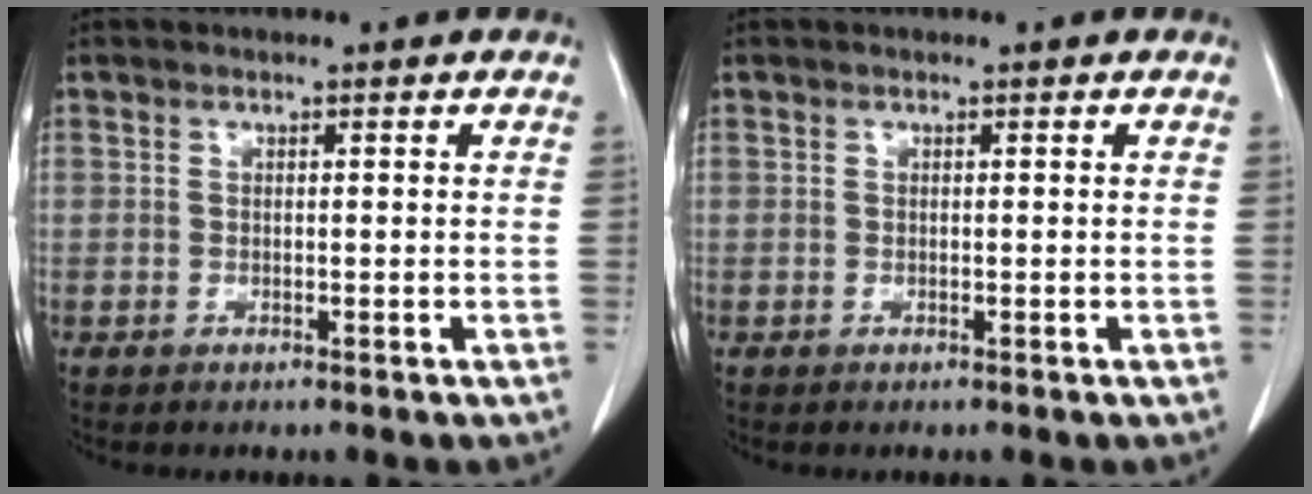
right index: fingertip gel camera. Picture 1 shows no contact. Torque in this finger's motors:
{"motor_torque": [0.00, 0.00, 0.00, 0.00]}